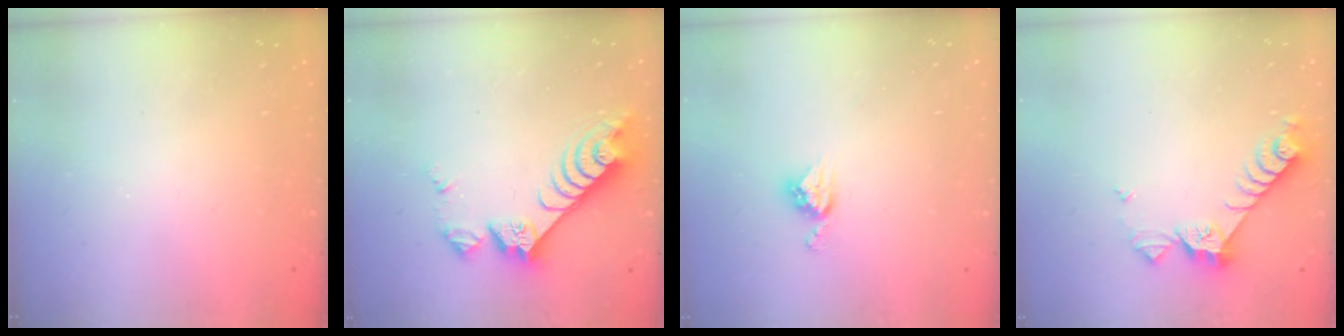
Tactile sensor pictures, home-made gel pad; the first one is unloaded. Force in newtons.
{"total": 10.2, "press": 10.1, "slide": 1.0}
{"total": 6.3, "press": 6.3, "slide": 0.4}
{"total": 8.2, "press": 8.1, "slide": 0.8}